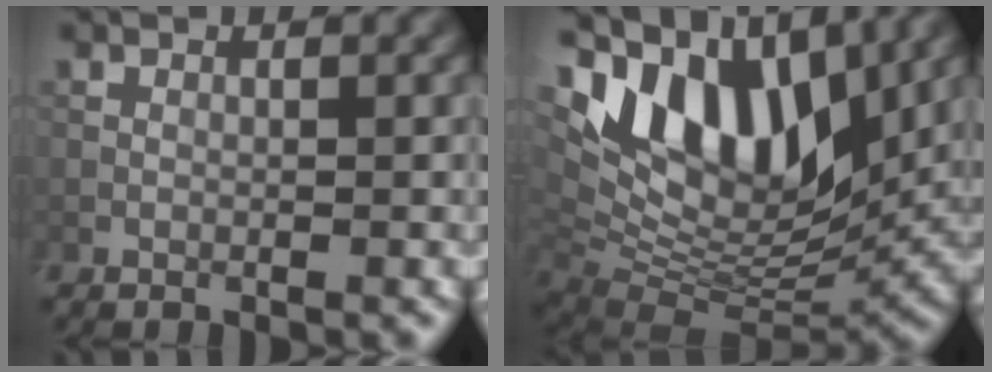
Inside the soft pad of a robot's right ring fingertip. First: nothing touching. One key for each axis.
{"total": 13.1, "fx": 5.3, "fy": 6.7, "fz": 10.0, "tx": -0.179, "ty": 0.012, "tz": 0.097}